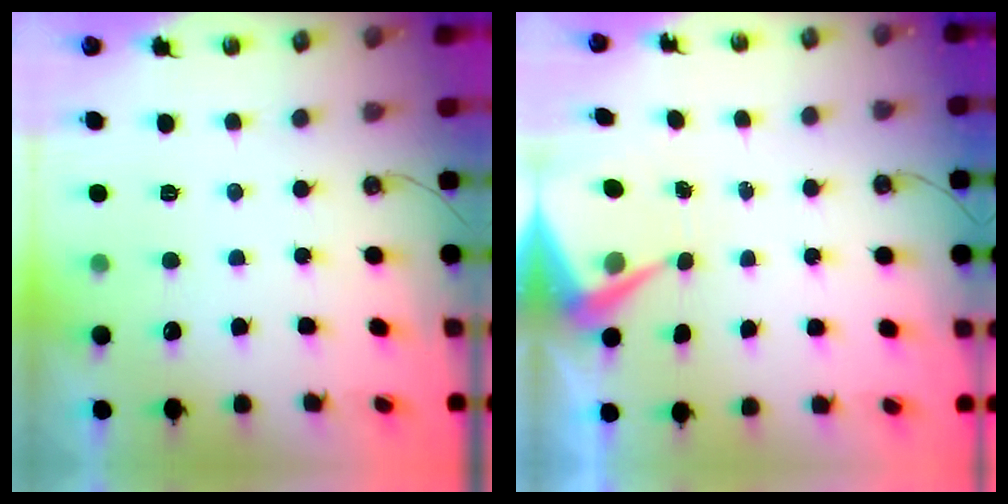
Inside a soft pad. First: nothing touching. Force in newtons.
{"total": 7.8, "press": 7.7, "slide": 0.7}